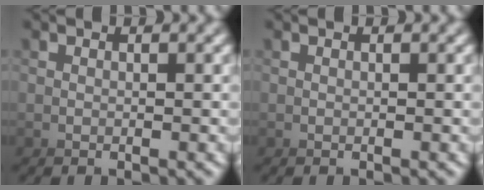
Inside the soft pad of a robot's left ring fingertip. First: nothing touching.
{"total": 0.0}